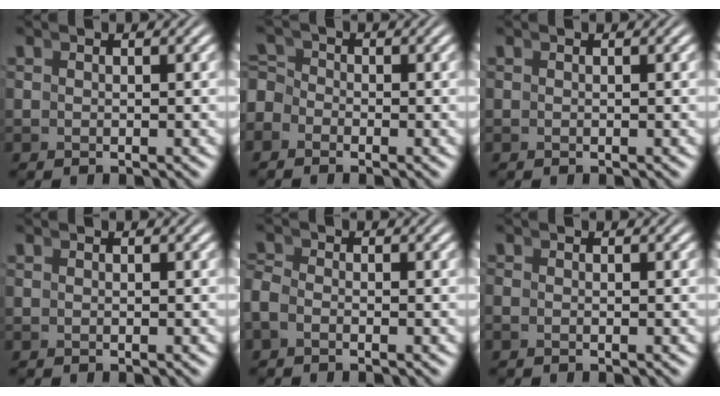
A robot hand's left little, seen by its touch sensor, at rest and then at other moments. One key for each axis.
{"total": 2.5, "fx": -0.9, "fy": 2.1, "fz": 0.8, "tx": -0.009, "ty": -0.012, "tz": -0.017}
{"total": 0.0}
{"total": 0.0}
{"total": 1.6, "fx": -0.9, "fy": 1.0, "fz": 0.8, "tx": -0.024, "ty": -0.011, "tz": -0.017}
{"total": 0.6, "fx": -0.6, "fy": 0.1, "fz": 0.2, "tx": -0.005, "ty": -0.005, "tz": -0.011}